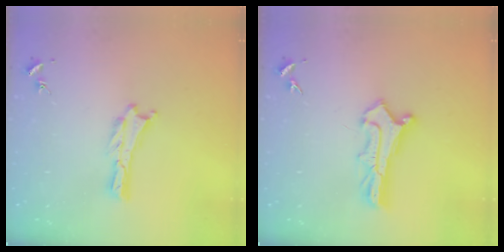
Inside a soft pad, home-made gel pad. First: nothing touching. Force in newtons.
{"total": 2.9, "press": 2.9, "slide": 0.3}